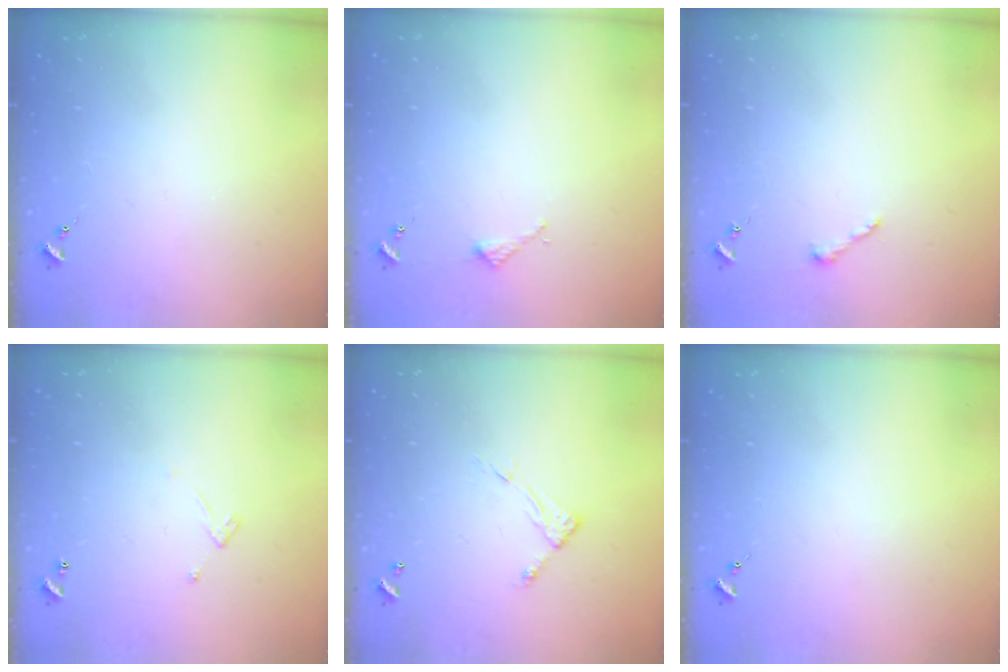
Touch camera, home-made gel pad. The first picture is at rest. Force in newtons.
{"total": 2.2, "press": 2.2, "slide": 0.2}
{"total": 3.6, "press": 3.6, "slide": 0.4}
{"total": 3.4, "press": 3.4, "slide": 0.5}
{"total": 5.3, "press": 5.3, "slide": 0.4}
{"total": 0.0}